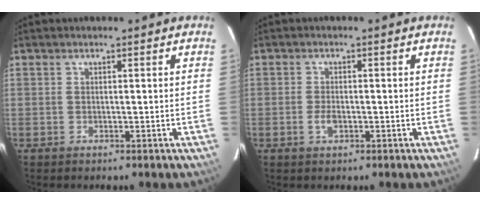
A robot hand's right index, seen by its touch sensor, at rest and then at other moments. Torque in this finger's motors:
{"motor_torque": [0.47, -0.13, 0.08, 0.01]}